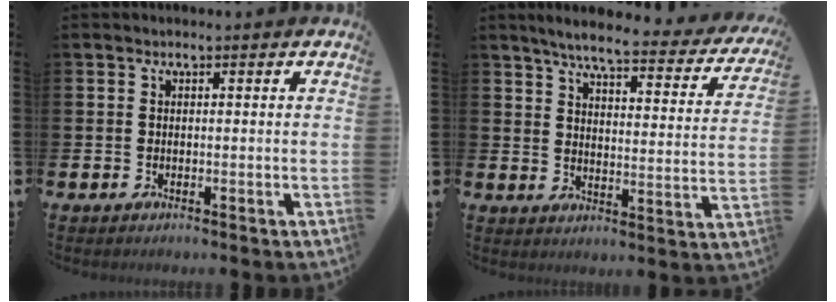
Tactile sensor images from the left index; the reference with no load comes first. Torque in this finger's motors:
{"motor_torque": [0.98, -1.16, 0.13, 0.09]}